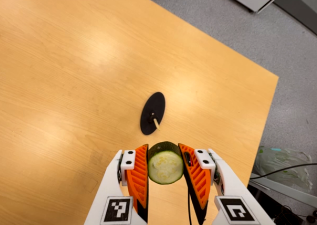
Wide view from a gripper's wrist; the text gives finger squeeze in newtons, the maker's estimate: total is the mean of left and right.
{"total": 13.5, "left": 12.6, "right": 14.5}